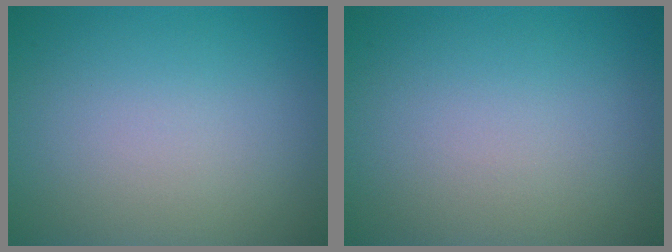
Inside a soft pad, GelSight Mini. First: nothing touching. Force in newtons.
{"total": 0.0}